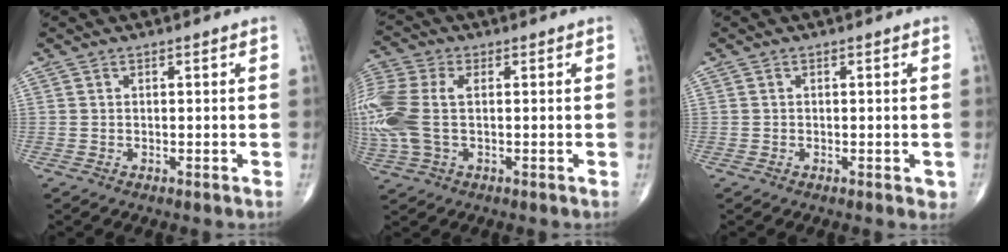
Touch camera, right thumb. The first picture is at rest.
{"total": 14.0, "force": [0.4, 8.3, 11.3], "torque": [-0.313, 0.013, 0.011]}
{"total": 1.2, "force": [-0.4, 0.7, 0.9], "torque": [-0.002, 0.000, -0.007]}